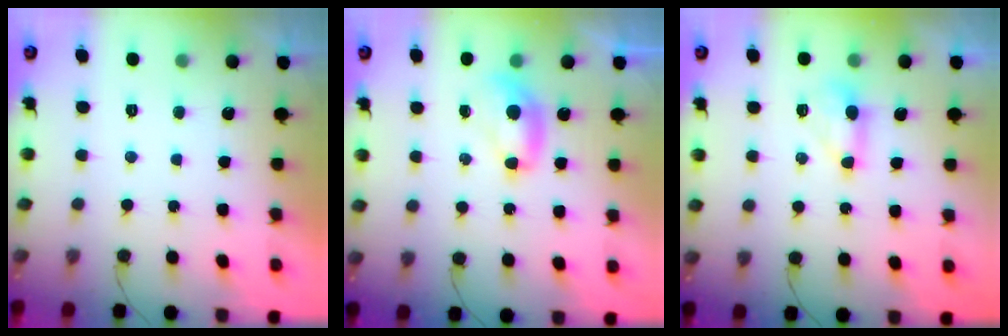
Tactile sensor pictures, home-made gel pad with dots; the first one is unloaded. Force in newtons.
{"total": 6.9, "press": 6.9, "slide": 0.4}
{"total": 5.2, "press": 5.1, "slide": 0.6}